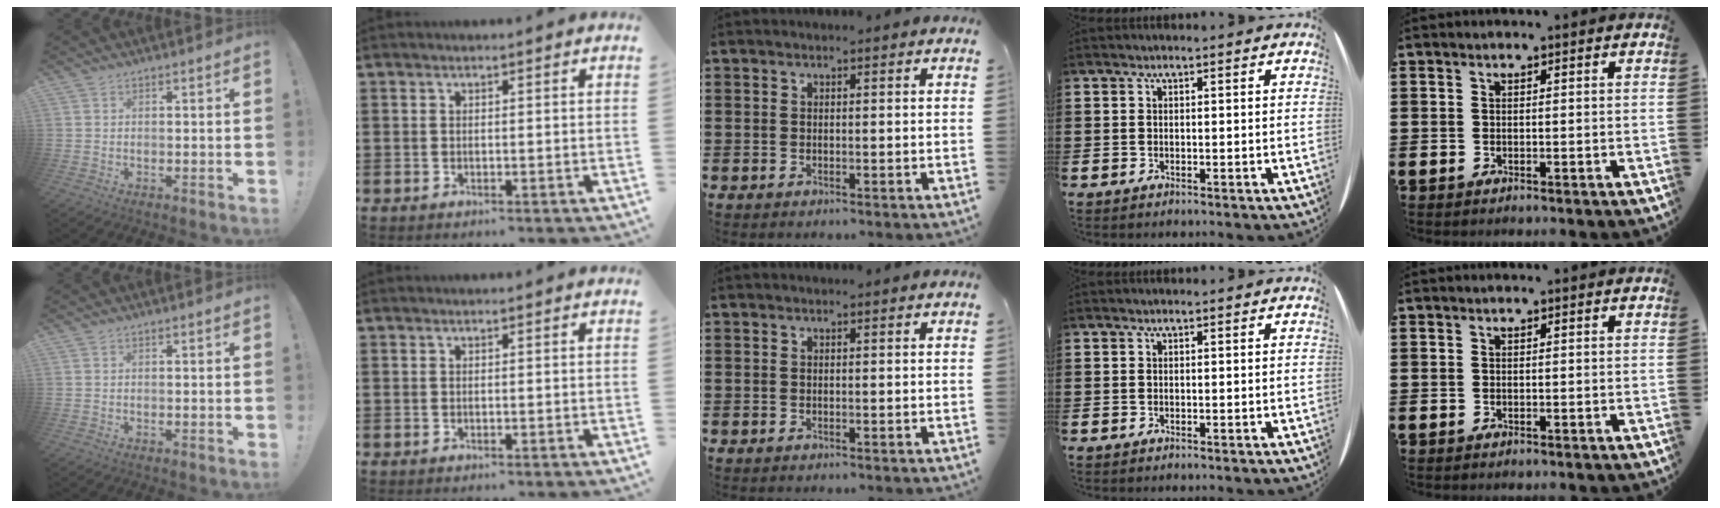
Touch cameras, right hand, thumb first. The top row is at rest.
{}